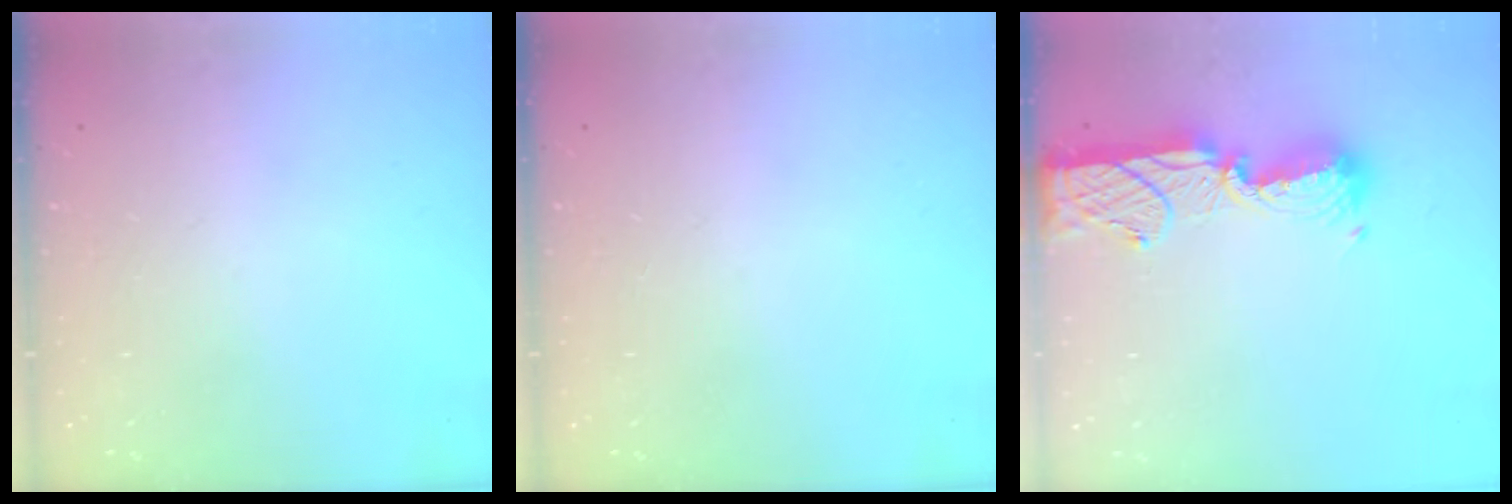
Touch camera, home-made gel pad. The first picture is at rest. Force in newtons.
{"total": 0.0}
{"total": 13.4, "press": 13.3, "slide": 1.0}